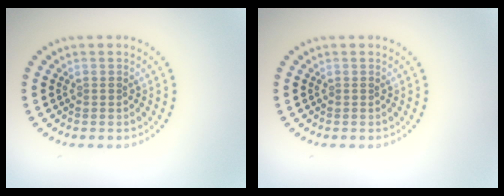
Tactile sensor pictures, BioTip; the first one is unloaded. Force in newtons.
{"total": 0.0}